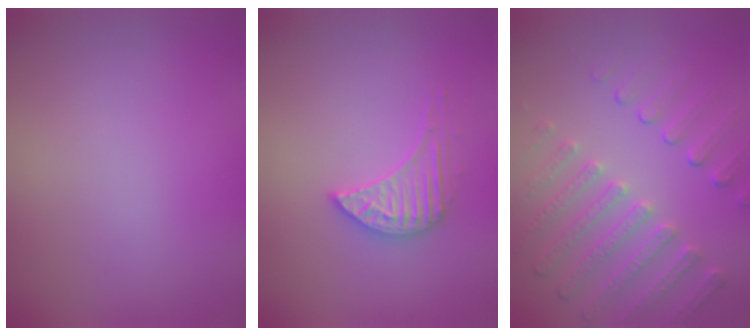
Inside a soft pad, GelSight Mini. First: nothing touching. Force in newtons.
{"total": 3.0, "press": 2.9, "slide": 0.4}
{"total": 5.1, "press": 3.9, "slide": 3.3}